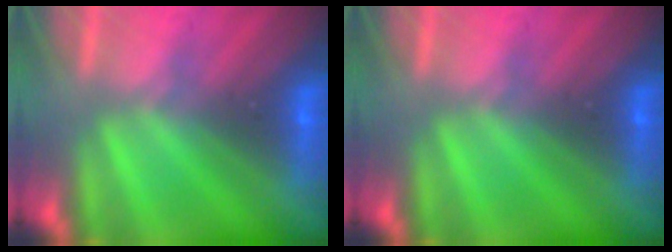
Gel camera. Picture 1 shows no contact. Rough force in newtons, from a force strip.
{"total": 0.0}